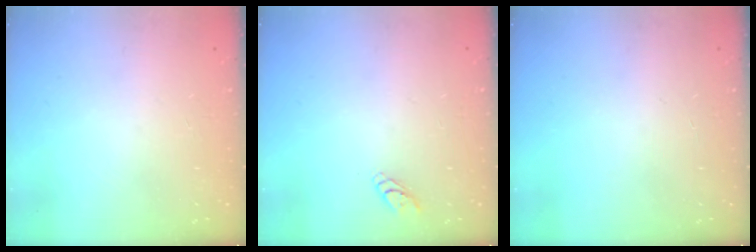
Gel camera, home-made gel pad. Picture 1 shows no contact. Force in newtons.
{"total": 2.8, "press": 2.8, "slide": 0.3}
{"total": 2.4, "press": 2.4, "slide": 0.2}